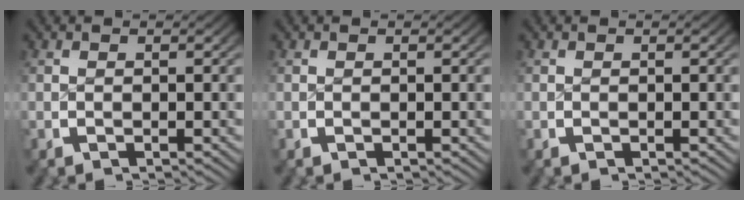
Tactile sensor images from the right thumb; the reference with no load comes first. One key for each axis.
{"total": 0.0}
{"total": 0.0}